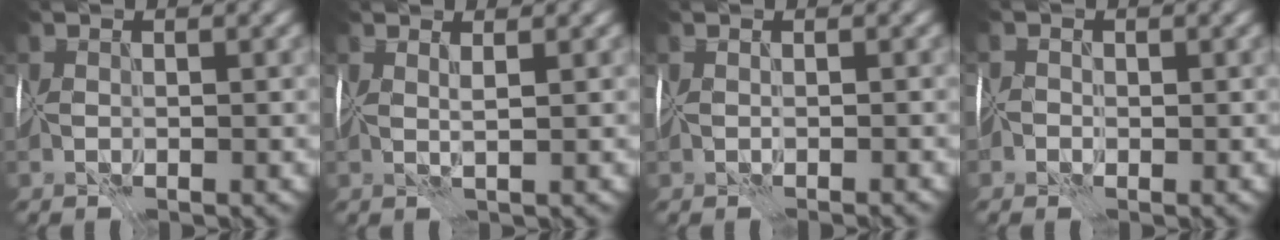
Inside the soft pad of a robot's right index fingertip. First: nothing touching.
{"total": 2.0, "force": [1.6, -1.1, -0.2], "torque": [0.006, 0.005, 0.034]}
{"total": 0.7, "force": [-0.3, -0.6, -0.3], "torque": [0.011, 0.001, -0.002]}
{"total": 0.9, "force": [0.1, -0.1, -0.9], "torque": [0.029, 0.017, 0.004]}